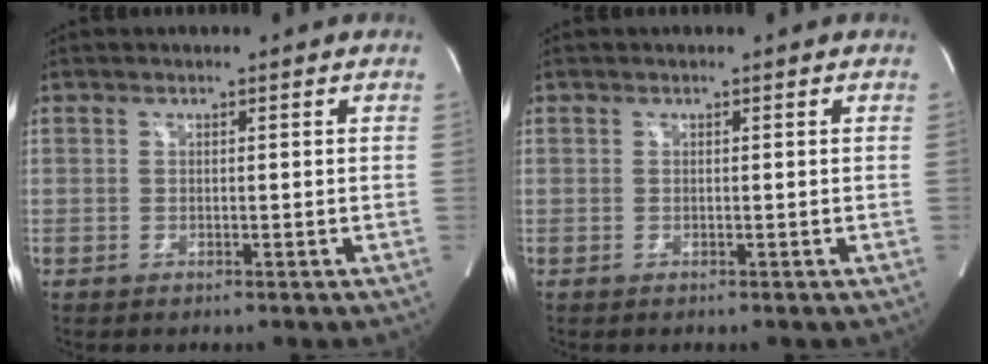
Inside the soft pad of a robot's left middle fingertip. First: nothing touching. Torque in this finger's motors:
{"motor_torque": [0.07, 0.02, 0.00, 0.00]}